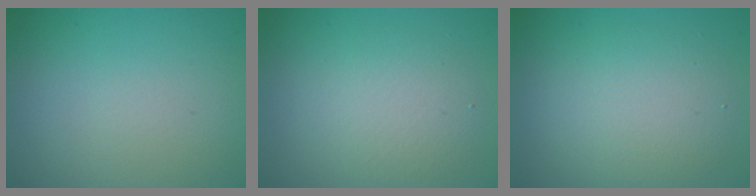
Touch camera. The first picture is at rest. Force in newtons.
{"total": 3.7, "press": 3.6, "slide": 0.3}
{"total": 4.0, "press": 4.0, "slide": 0.2}